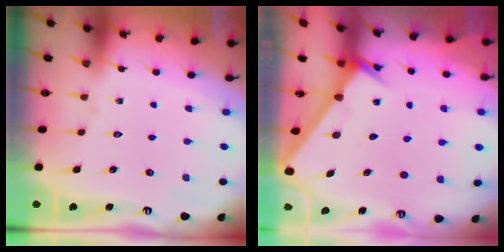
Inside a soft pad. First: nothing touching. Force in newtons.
{"total": 2.5, "press": 2.5, "slide": 0.3}